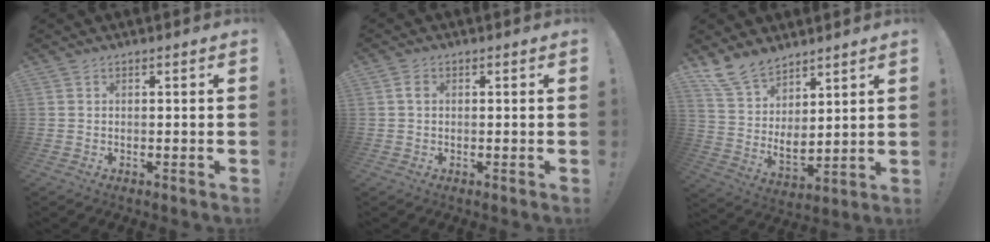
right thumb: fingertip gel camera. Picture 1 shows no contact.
{"total": 1.7, "force": [0.2, 1.2, 1.2], "torque": [-0.016, 0.003, 0.002]}
{"total": 11.6, "force": [9.6, 5.5, 3.7], "torque": [-0.098, -0.067, 0.190]}